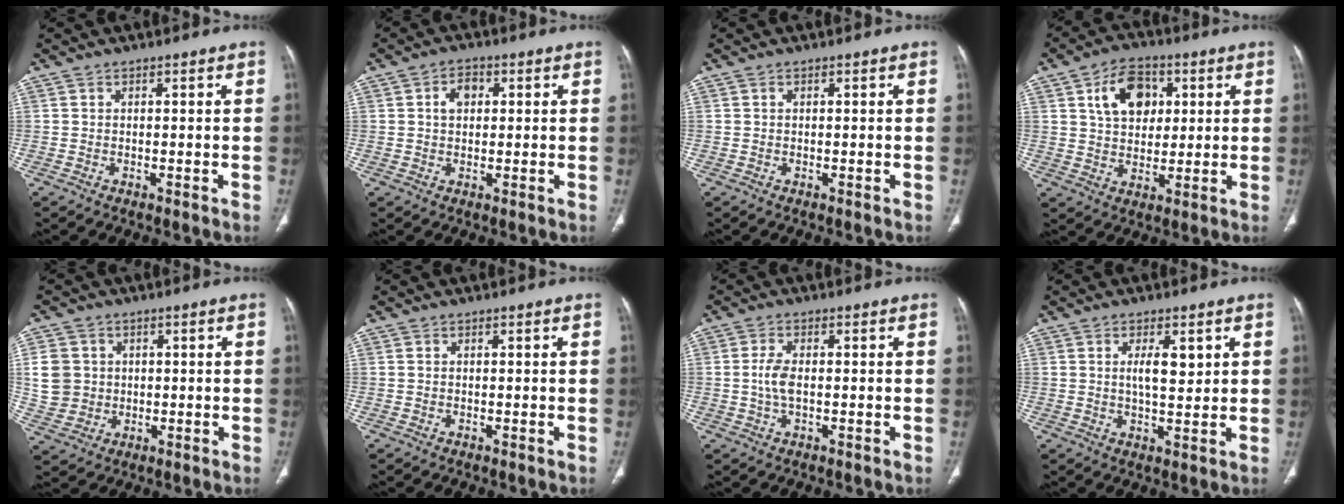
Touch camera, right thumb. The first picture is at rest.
{"total": 3.9, "force": [0.9, 2.8, 2.6], "torque": [-0.033, 0.008, 0.012]}
{"total": 0.0}
{"total": 10.7, "force": [3.6, 7.5, 6.8], "torque": [-0.081, -0.005, 0.060]}
{"total": 8.0, "force": [1.1, 7.4, 2.9], "torque": [-0.036, 0.002, 0.026]}
{"total": 0.0}
{"total": 3.7, "force": [-0.2, 1.7, 3.3], "torque": [-0.075, 0.004, -0.007]}
{"total": 5.2, "force": [1.5, 2.0, 4.6], "torque": [-0.065, -0.013, 0.027]}